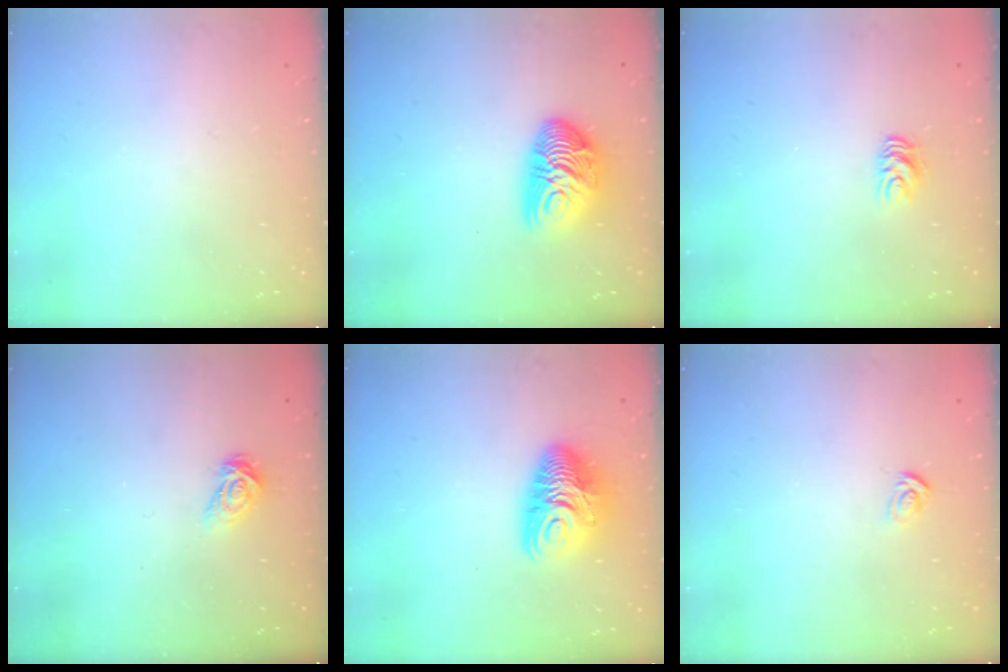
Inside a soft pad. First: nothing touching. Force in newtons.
{"total": 12.5, "press": 12.5, "slide": 0.3}
{"total": 5.7, "press": 5.7, "slide": 0.6}
{"total": 3.5, "press": 3.5, "slide": 0.4}
{"total": 11.4, "press": 11.4, "slide": 1.2}
{"total": 2.6, "press": 2.6, "slide": 0.2}